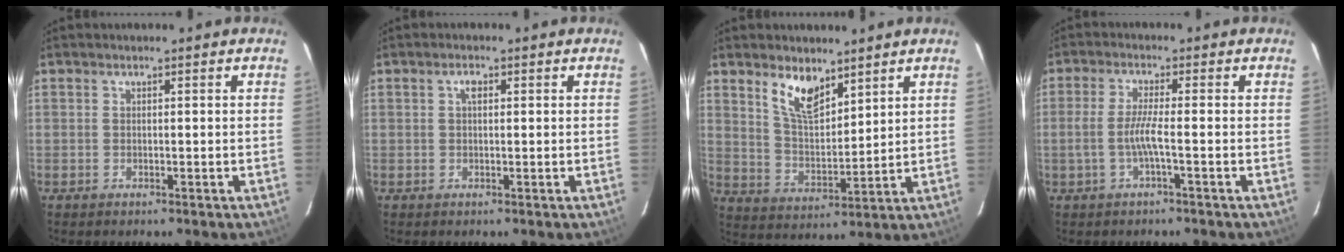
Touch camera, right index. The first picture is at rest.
{"total": 1.5, "force": [0.4, 0.8, 1.2], "torque": [-0.022, 0.006, 0.006]}
{"total": 8.7, "force": [5.8, 3.6, 5.4], "torque": [-0.095, 0.003, 0.117]}
{"total": 4.2, "force": [-1.4, -0.3, 4.0], "torque": [-0.088, -0.001, -0.025]}